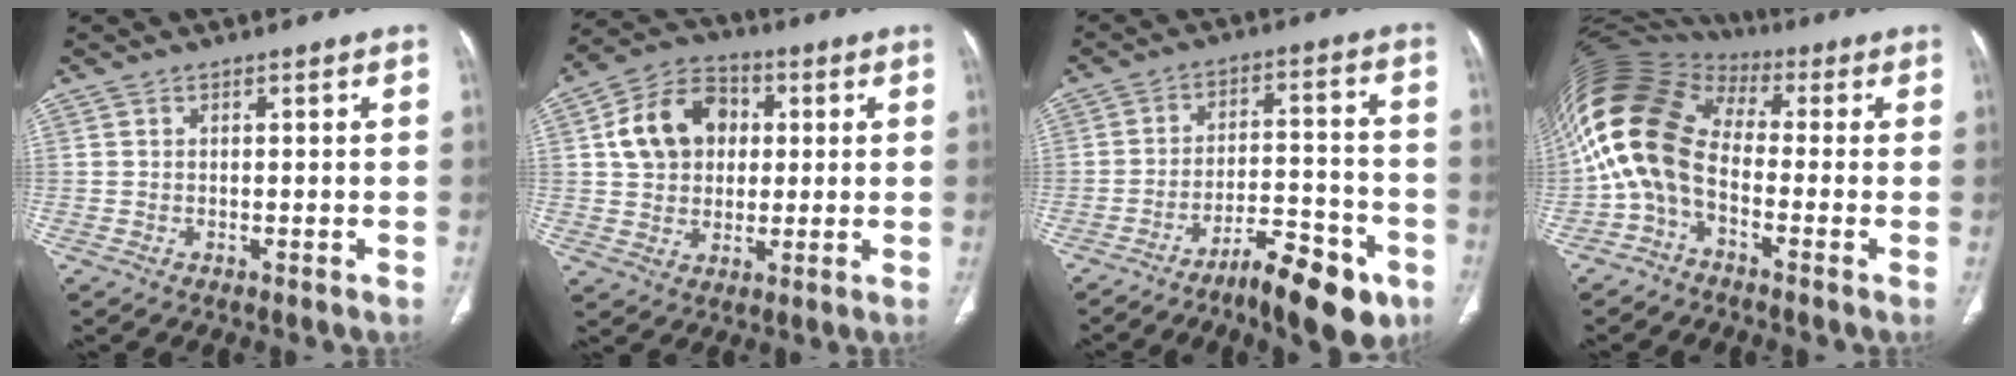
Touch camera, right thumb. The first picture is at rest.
{"total": 12.7, "force": [2.3, 10.1, 7.4], "torque": [-0.105, 0.012, 0.035]}
{"total": 12.7, "force": [-8.0, 4.0, 8.9], "torque": [-0.120, 0.068, -0.123]}
{"total": 13.9, "force": [-2.0, 8.9, 10.5], "torque": [-0.215, 0.065, -0.054]}